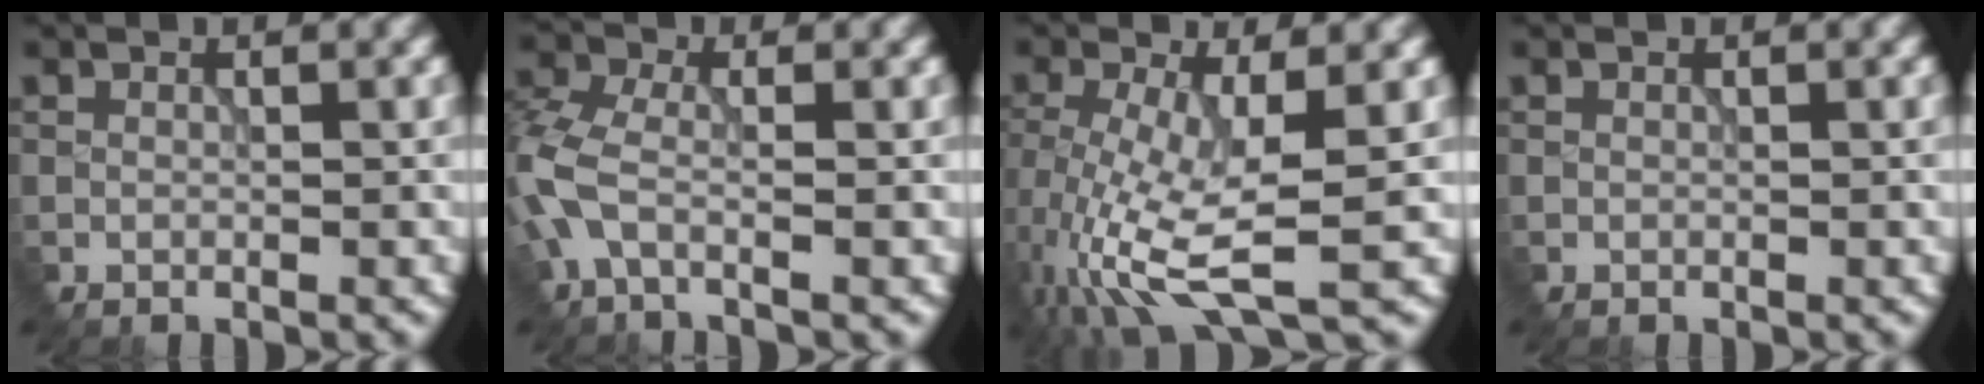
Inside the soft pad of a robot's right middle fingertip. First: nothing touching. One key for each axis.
{"total": 4.9, "fx": -1.5, "fy": 2.3, "fz": 4.0, "tx": -0.112, "ty": 0.001, "tz": -0.046}
{"total": 8.9, "fx": -2.4, "fy": 2.9, "fz": 8.1, "tx": -0.186, "ty": -0.016, "tz": -0.043}
{"total": 0.0}